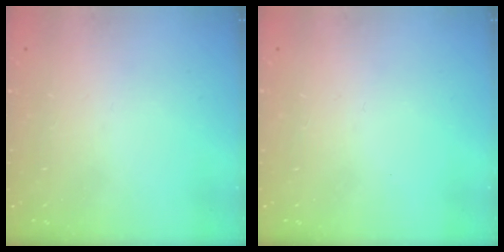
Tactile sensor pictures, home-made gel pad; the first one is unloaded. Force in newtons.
{"total": 0.0}